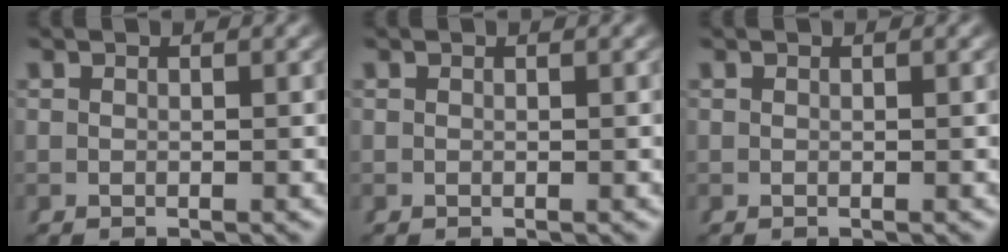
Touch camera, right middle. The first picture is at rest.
{"total": 0.0}
{"total": 0.0}